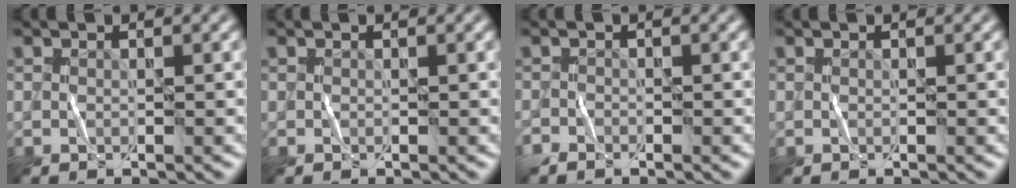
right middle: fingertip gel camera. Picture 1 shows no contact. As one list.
[{"total": 0.0}, {"total": 1.0, "force": [-1.0, 0.3, 0.0], "torque": [-0.001, -0.002, -0.024]}, {"total": 0.0}]